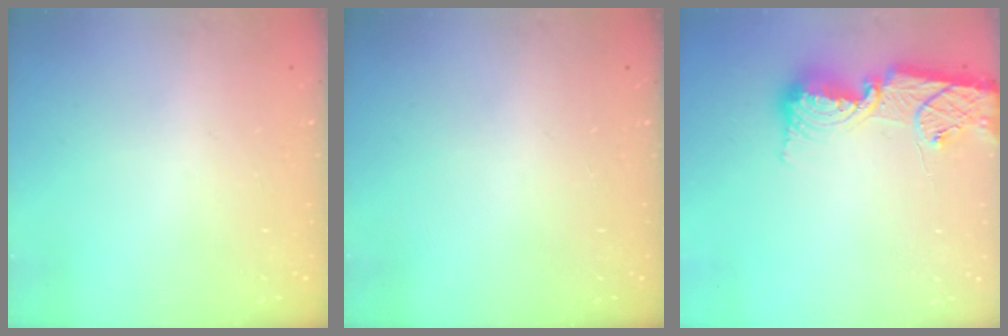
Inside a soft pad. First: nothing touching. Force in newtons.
{"total": 0.0}
{"total": 14.0, "press": 14.0, "slide": 1.1}